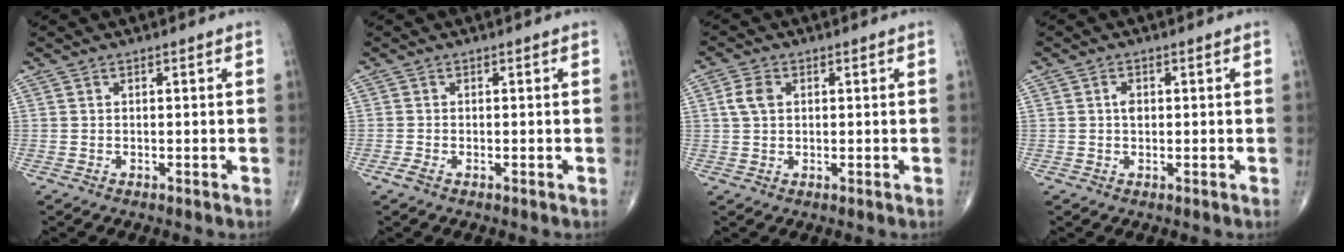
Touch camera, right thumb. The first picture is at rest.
{"total": 1.1, "force": [-0.7, 0.4, 0.8], "torque": [-0.027, -0.004, -0.017]}
{"total": 3.7, "force": [0.8, 2.6, 2.6], "torque": [-0.054, 0.005, 0.014]}
{"total": 1.8, "force": [0.2, 1.3, 1.3], "torque": [-0.018, 0.002, 0.002]}